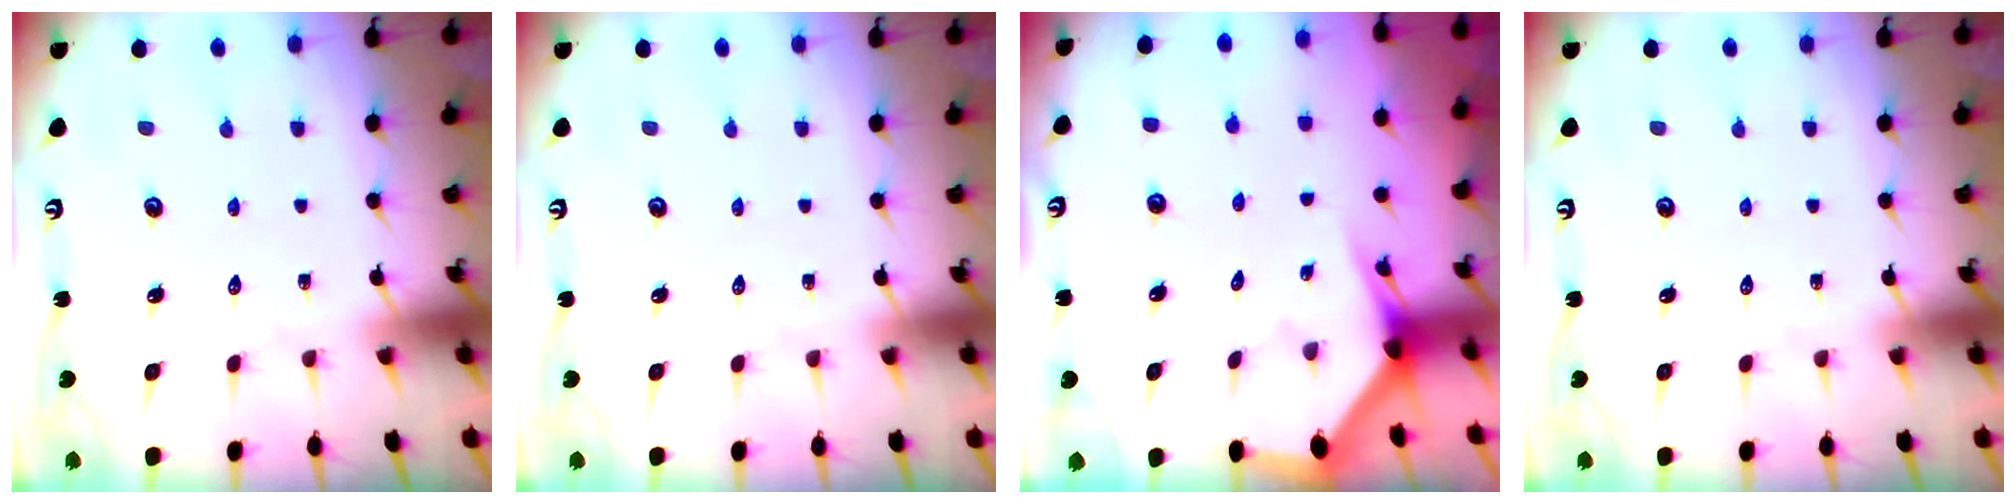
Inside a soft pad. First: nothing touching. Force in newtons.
{"total": 0.0}
{"total": 3.1, "press": 3.1, "slide": 0.1}
{"total": 0.0}